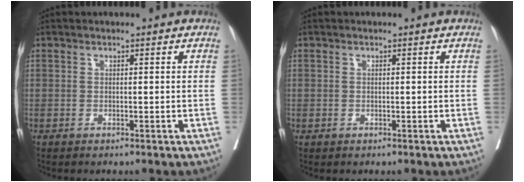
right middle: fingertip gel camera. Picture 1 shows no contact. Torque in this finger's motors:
{"motor_torque": [1.02, -1.12, -0.36, -0.21]}